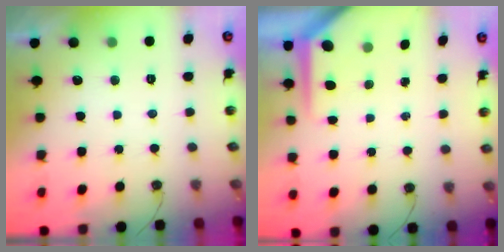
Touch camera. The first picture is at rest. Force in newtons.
{"total": 5.6, "press": 5.5, "slide": 0.4}